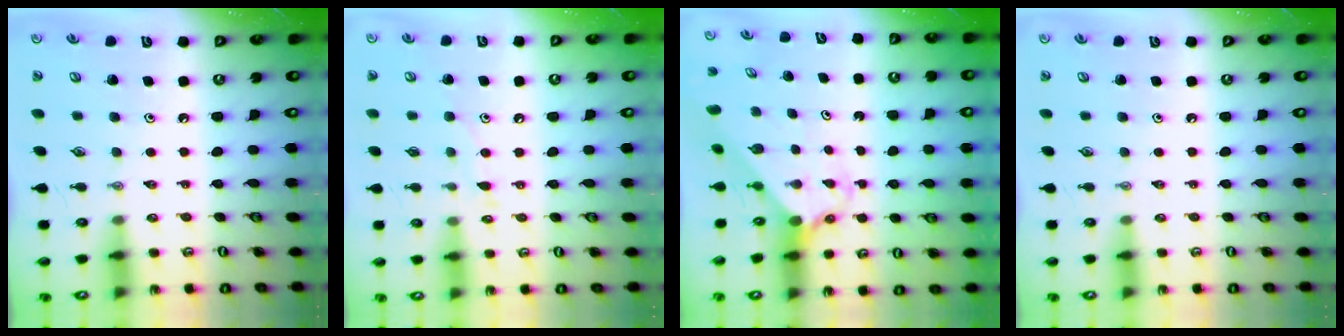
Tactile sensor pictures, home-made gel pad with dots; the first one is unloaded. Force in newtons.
{"total": 6.2, "press": 6.2, "slide": 0.5}
{"total": 2.4, "press": 2.4, "slide": 0.3}
{"total": 0.0}